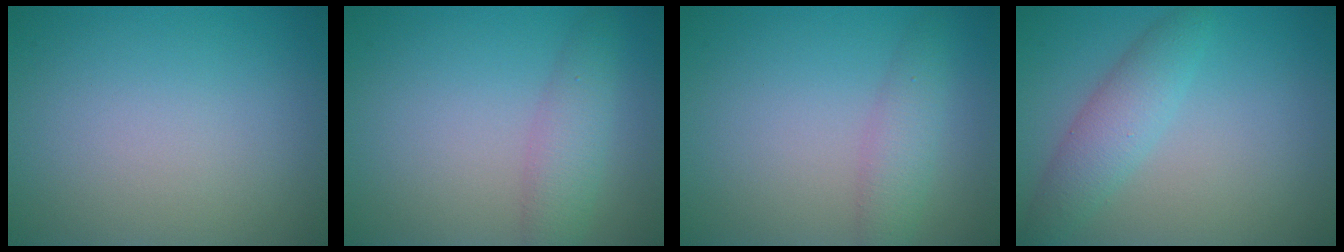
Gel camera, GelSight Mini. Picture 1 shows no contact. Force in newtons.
{"total": 2.9, "press": 2.9, "slide": 0.1}
{"total": 2.5, "press": 2.5, "slide": 0.0}
{"total": 3.3, "press": 3.3, "slide": 0.1}